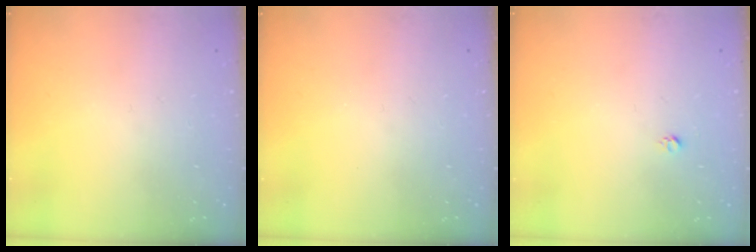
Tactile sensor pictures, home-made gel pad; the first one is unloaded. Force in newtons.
{"total": 0.0}
{"total": 3.1, "press": 3.1, "slide": 0.3}